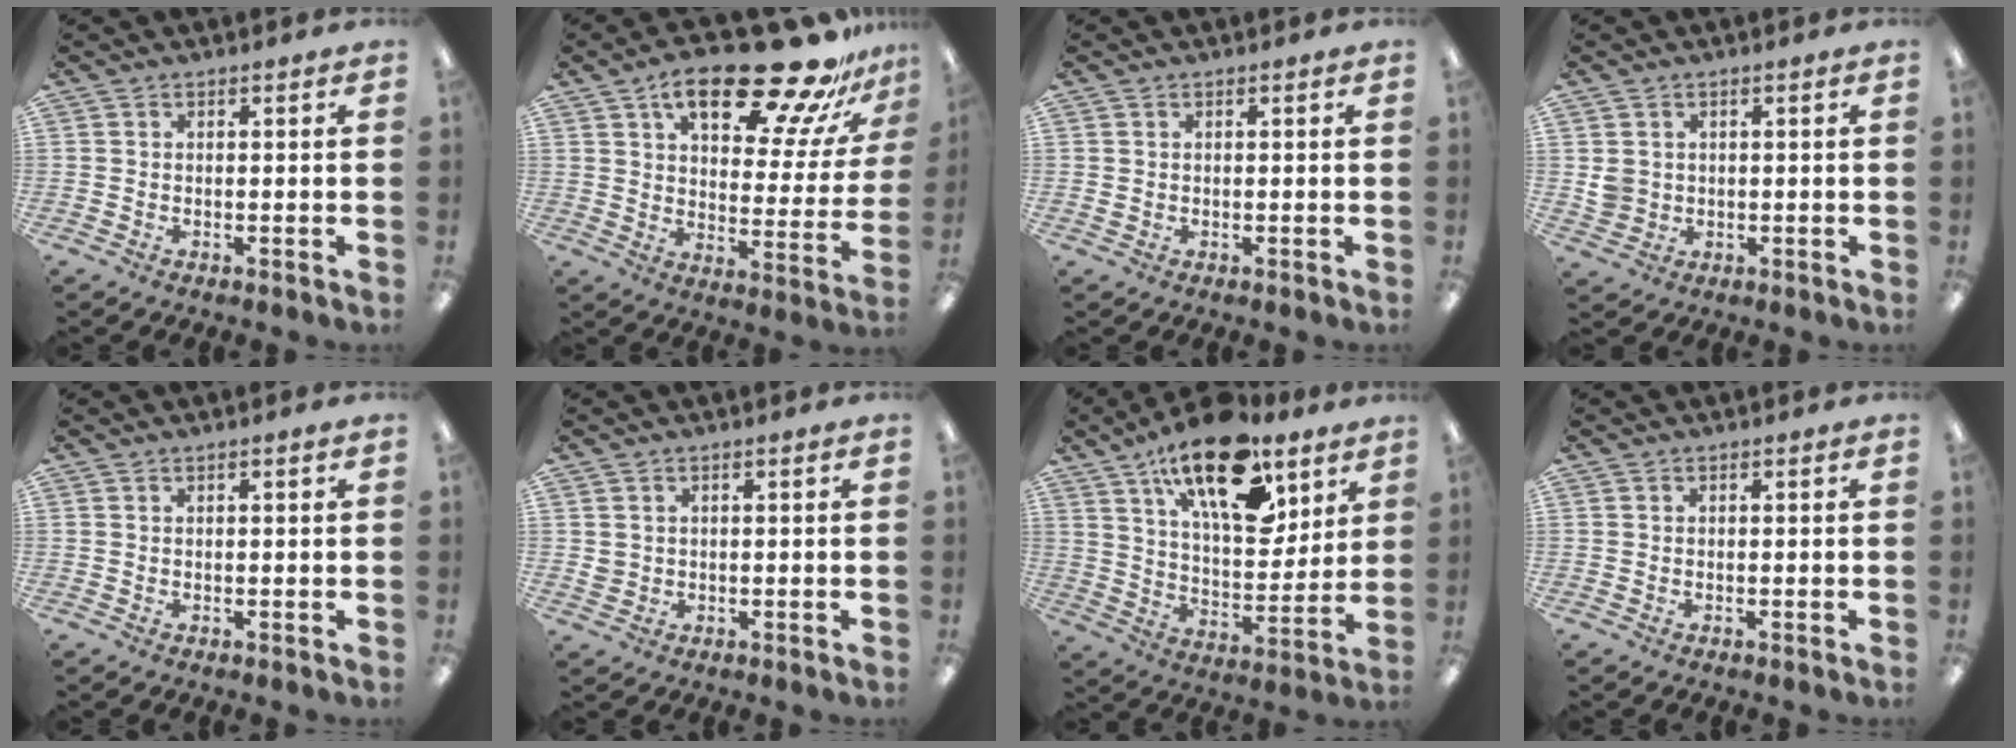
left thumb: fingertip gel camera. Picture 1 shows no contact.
{"total": 23.8, "force": [16.8, 7.8, 14.9], "torque": [-0.214, -0.109, 0.272]}
{"total": 0.8, "force": [0.2, 0.8, 0.2], "torque": [-0.003, 0.005, 0.003]}
{"total": 3.6, "force": [0.7, 3.5, 0.6], "torque": [-0.010, 0.003, 0.013]}
{"total": 0.6, "force": [0.3, 0.2, 0.5], "torque": [-0.010, 0.002, 0.005]}
{"total": 2.1, "force": [0.7, 1.9, 0.3], "torque": [-0.008, 0.003, 0.012]}
{"total": 21.2, "force": [13.3, 9.4, 13.5], "torque": [-0.214, -0.066, 0.224]}
{"total": 0.0}